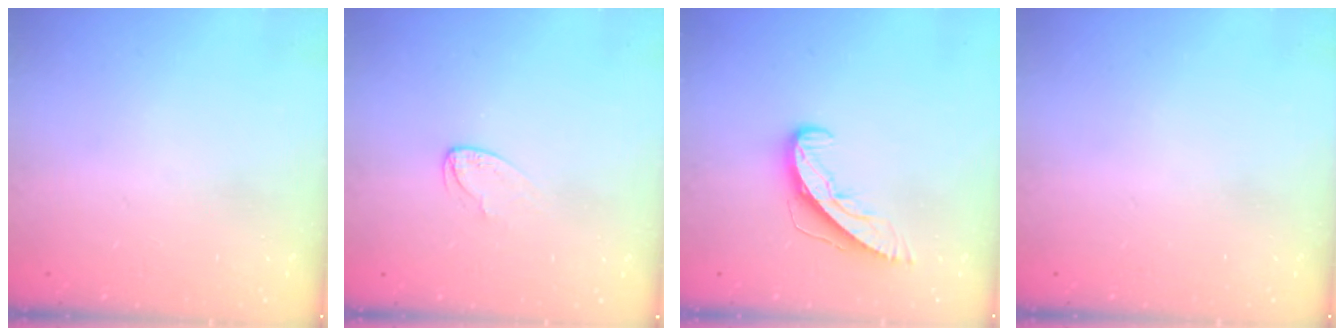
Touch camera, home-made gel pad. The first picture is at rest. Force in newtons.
{"total": 4.0, "press": 3.9, "slide": 0.3}
{"total": 8.7, "press": 8.6, "slide": 0.4}
{"total": 0.0}